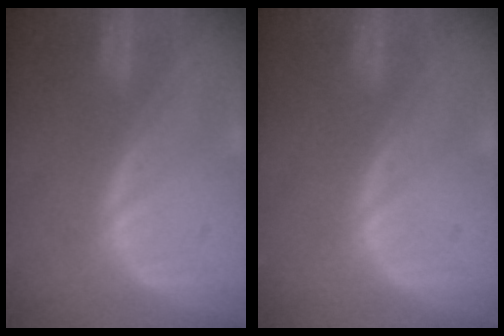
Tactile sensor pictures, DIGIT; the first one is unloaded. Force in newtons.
{"total": 0.0}